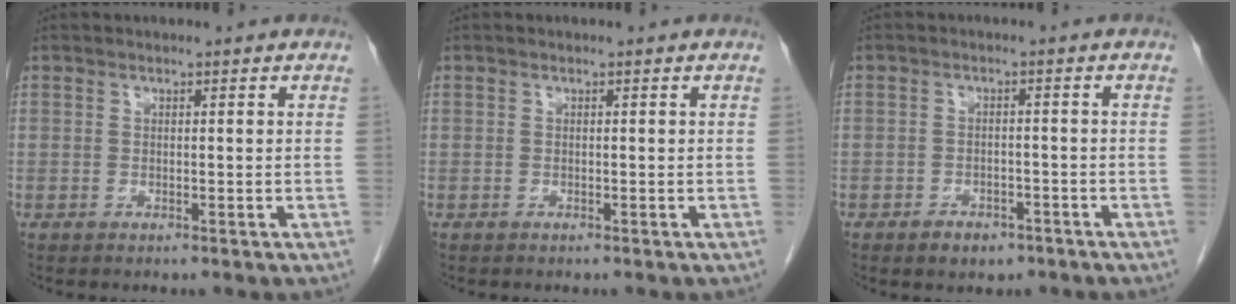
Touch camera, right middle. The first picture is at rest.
{"total": 0.0}
{"total": 3.2, "force": [-2.1, 2.0, 1.3], "torque": [-0.020, 0.004, -0.020]}